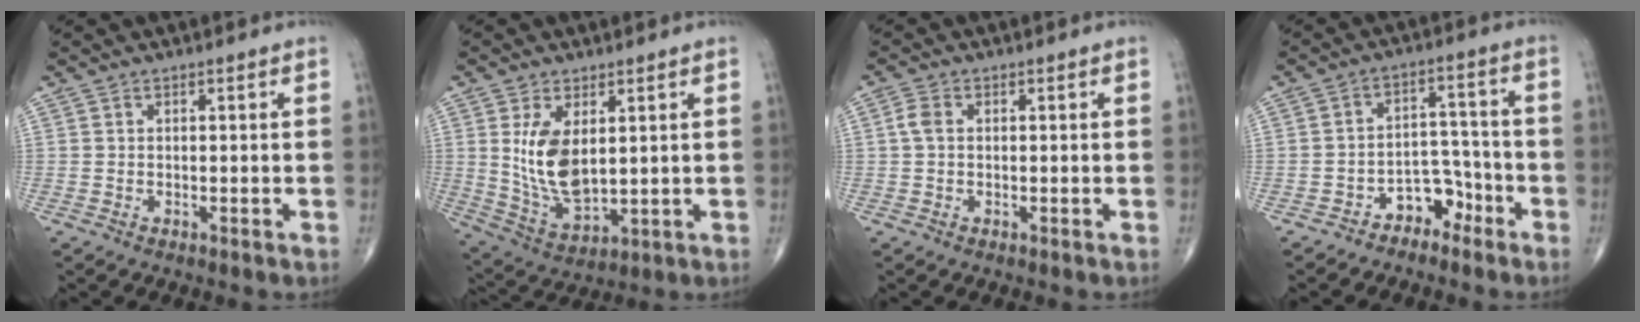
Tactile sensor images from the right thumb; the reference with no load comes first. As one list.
[{"total": 10.9, "force": [2.3, 5.7, 8.9], "torque": [-0.159, -0.023, 0.061]}, {"total": 2.4, "force": [0.2, 1.7, 1.8], "torque": [-0.041, 0.006, 0.000]}, {"total": 5.9, "force": [-4.0, 3.8, 2.0], "torque": [0.006, 0.057, -0.070]}]